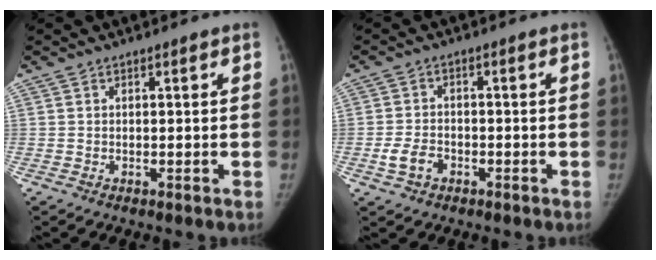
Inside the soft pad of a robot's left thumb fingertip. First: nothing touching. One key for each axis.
{"total": 4.3, "fx": -1.9, "fy": 3.0, "fz": 2.5, "tx": -0.045, "ty": 0.015, "tz": -0.033}